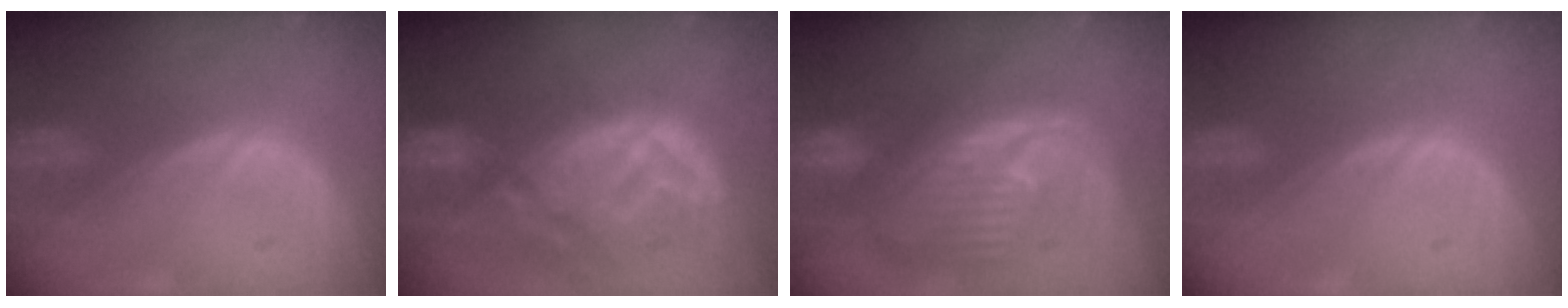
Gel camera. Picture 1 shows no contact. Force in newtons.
{"total": 12.7, "press": 11.3, "slide": 5.9}
{"total": 12.4, "press": 10.7, "slide": 6.3}
{"total": 0.0}